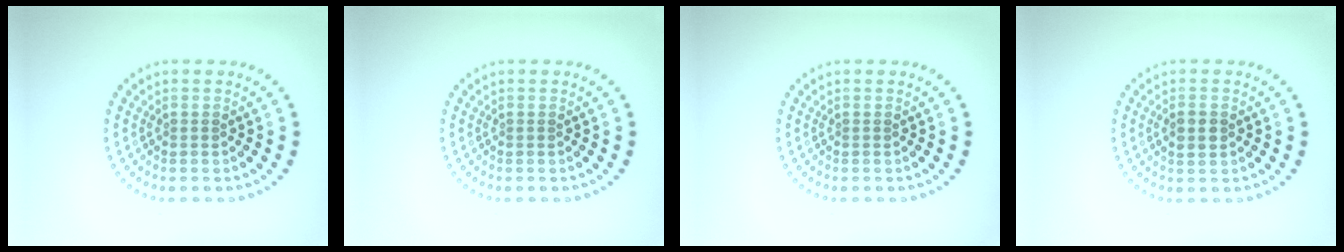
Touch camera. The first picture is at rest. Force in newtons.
{"total": 0.0}
{"total": 0.0}
{"total": 1.8, "press": 1.8, "slide": 0.1}